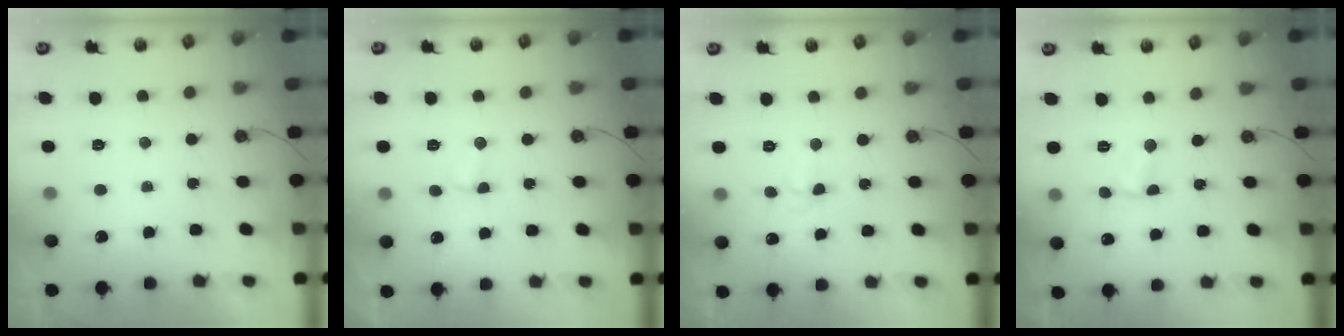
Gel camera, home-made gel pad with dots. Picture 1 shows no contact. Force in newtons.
{"total": 2.7, "press": 2.7, "slide": 0.4}
{"total": 5.0, "press": 3.8, "slide": 3.3}
{"total": 1.7, "press": 1.7, "slide": 0.2}